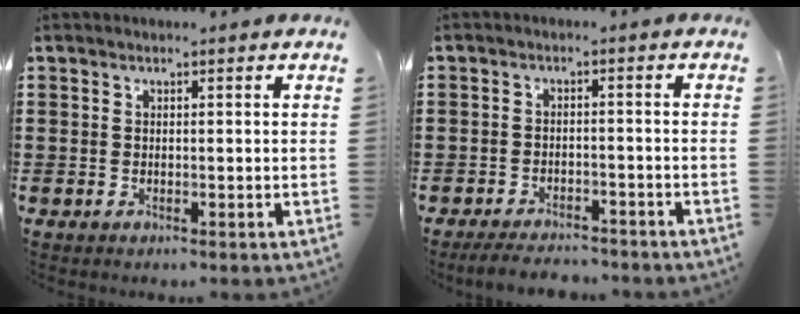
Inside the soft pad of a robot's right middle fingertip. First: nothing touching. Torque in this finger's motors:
{"motor_torque": [1.11, -0.22, 0.08, 0.11]}